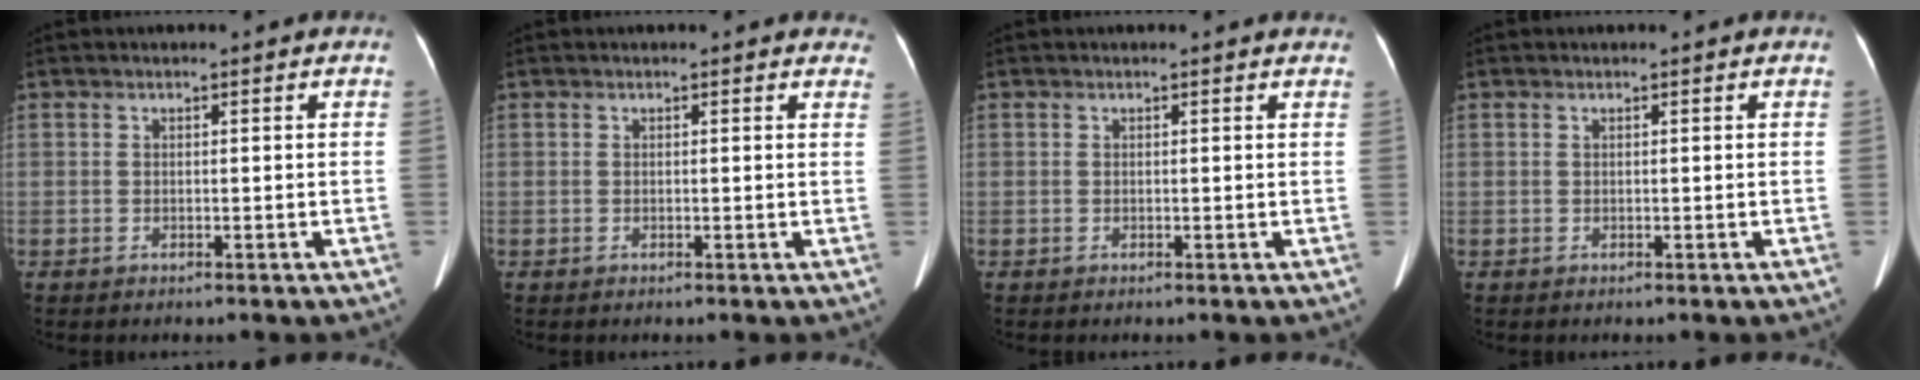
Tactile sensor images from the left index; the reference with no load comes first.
{"total": 3.1, "force": [2.8, 1.1, 0.7], "torque": [0.007, -0.005, 0.007]}
{"total": 2.3, "force": [2.2, 0.5, 0.5], "torque": [-0.010, 0.004, 0.010]}
{"total": 0.0}